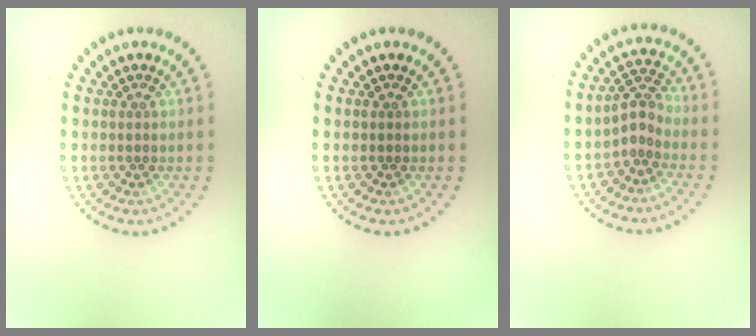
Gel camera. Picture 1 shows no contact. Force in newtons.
{"total": 0.0}
{"total": 2.1, "press": 1.5, "slide": 1.5}